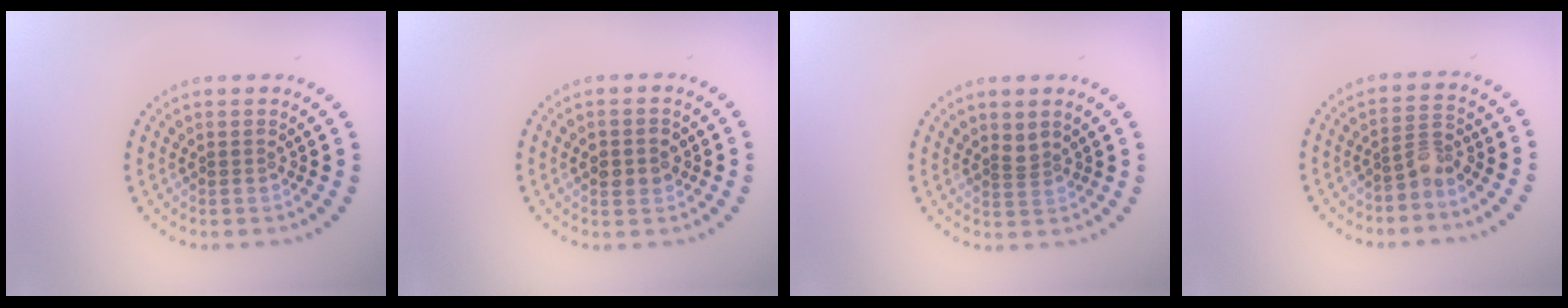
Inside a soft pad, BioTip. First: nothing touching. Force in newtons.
{"total": 2.0, "press": 2.0, "slide": 0.0}
{"total": 1.0, "press": 0.6, "slide": 0.8}
{"total": 2.1, "press": 1.5, "slide": 1.5}